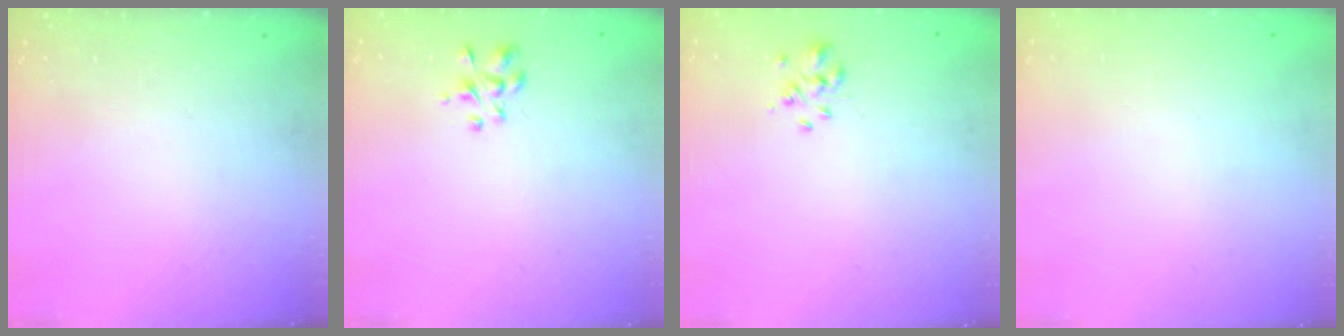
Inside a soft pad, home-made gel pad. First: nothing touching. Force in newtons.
{"total": 2.9, "press": 2.7, "slide": 1.0}
{"total": 2.4, "press": 2.2, "slide": 1.1}
{"total": 1.7, "press": 1.7, "slide": 0.2}